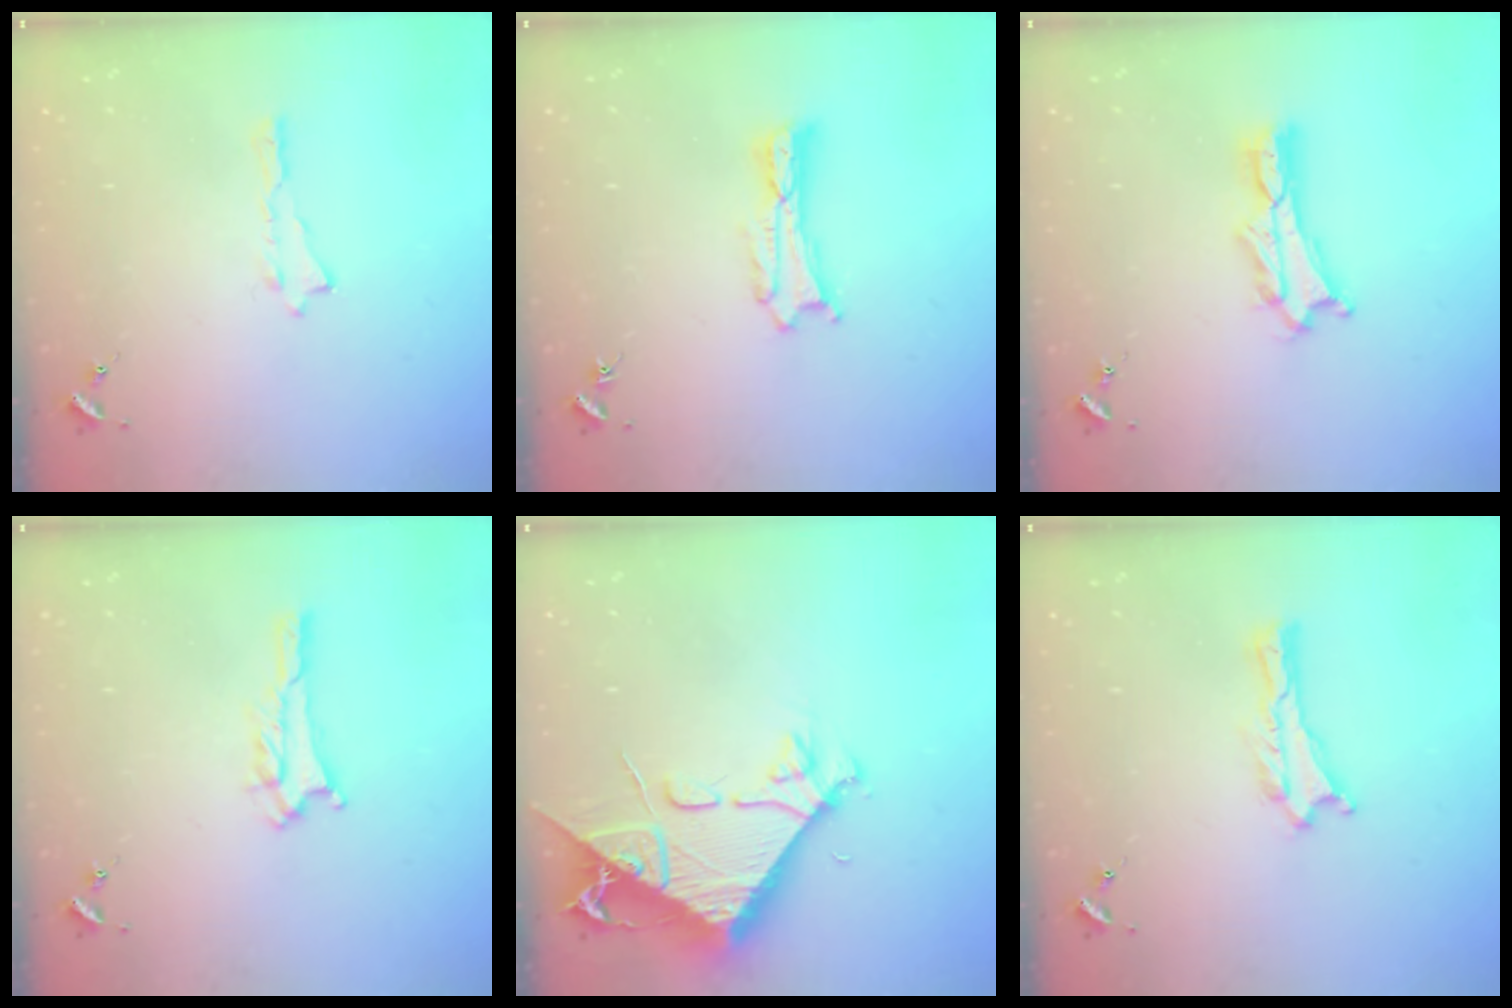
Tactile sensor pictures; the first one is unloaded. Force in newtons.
{"total": 0.5, "press": 0.5, "slide": 0.2}
{"total": 2.0, "press": 2.0, "slide": 0.3}
{"total": 2.8, "press": 2.8, "slide": 0.3}
{"total": 10.1, "press": 10.0, "slide": 1.2}
{"total": 0.0}